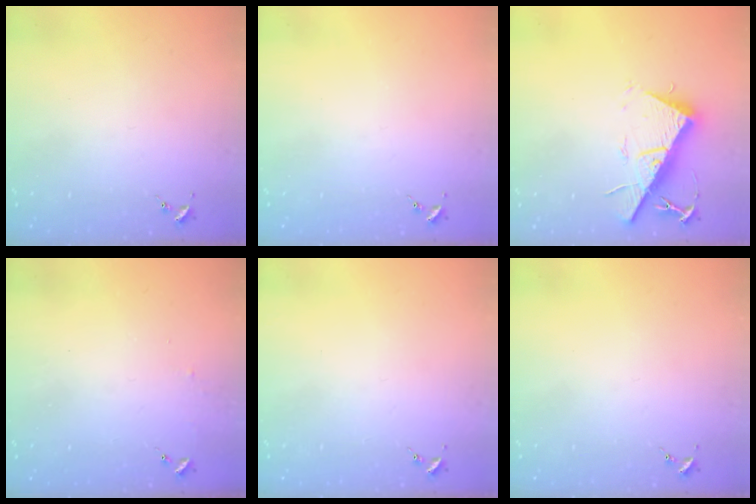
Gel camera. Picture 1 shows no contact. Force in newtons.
{"total": 0.0}
{"total": 14.6, "press": 14.6, "slide": 0.4}
{"total": 3.2, "press": 3.2, "slide": 0.3}
{"total": 0.0}
{"total": 0.0}